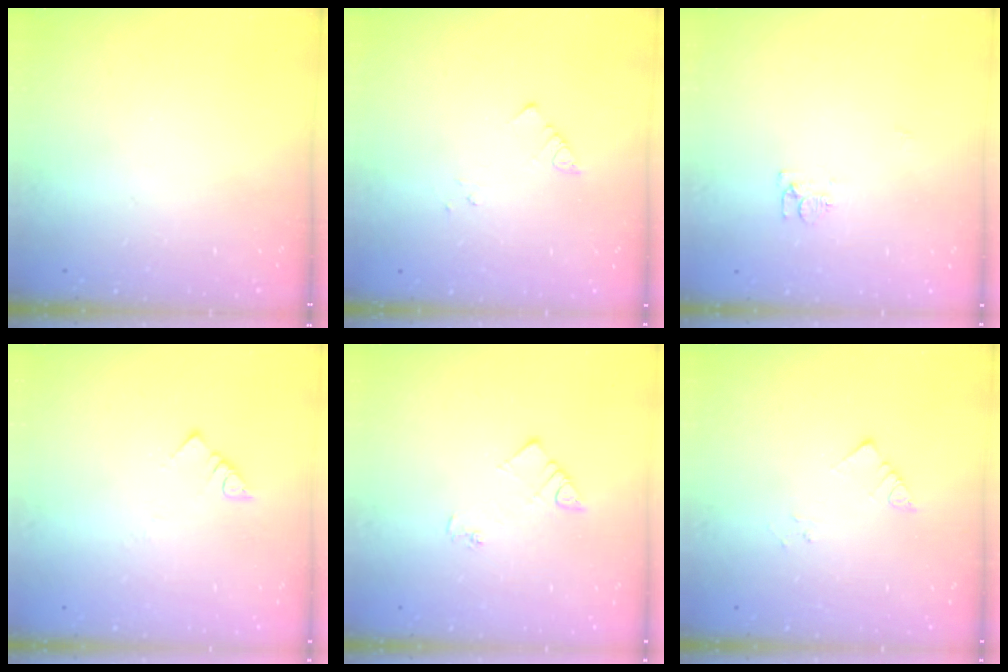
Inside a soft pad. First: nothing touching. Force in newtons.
{"total": 4.0, "press": 3.9, "slide": 0.5}
{"total": 5.5, "press": 5.5, "slide": 0.4}
{"total": 2.8, "press": 2.8, "slide": 0.2}
{"total": 4.2, "press": 4.2, "slide": 0.5}
{"total": 3.3, "press": 3.3, "slide": 0.2}